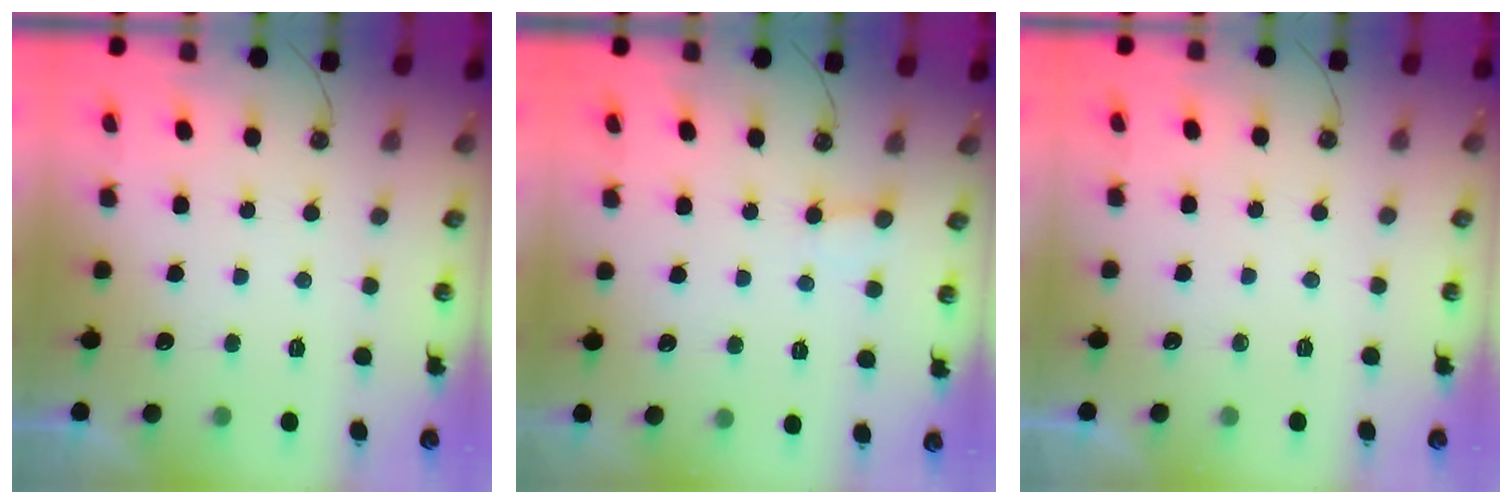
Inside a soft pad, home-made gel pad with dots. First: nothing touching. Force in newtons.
{"total": 2.5, "press": 2.5, "slide": 0.1}
{"total": 0.0}